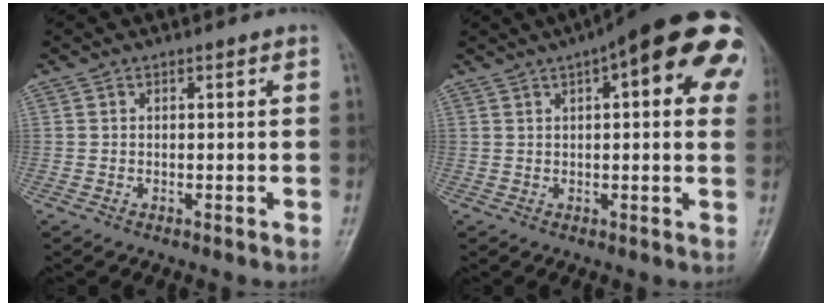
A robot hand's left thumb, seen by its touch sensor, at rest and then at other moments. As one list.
[{"total": 20.0, "force": [7.5, 6.3, 17.4], "torque": [-0.222, 0.021, 0.090]}]